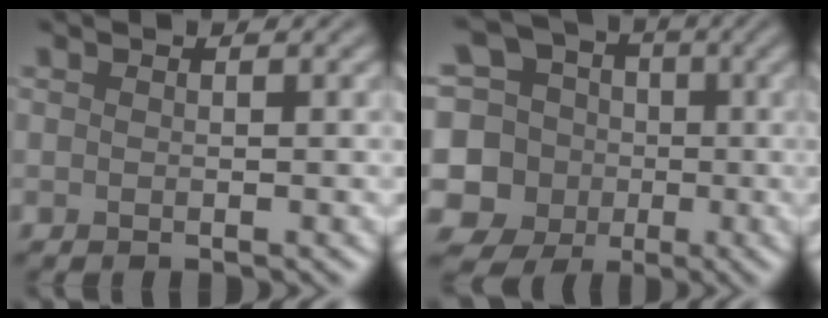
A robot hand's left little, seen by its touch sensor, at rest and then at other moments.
{"total": 12.8, "force": [-0.6, 12.1, 4.2], "torque": [-0.128, 0.020, -0.029]}